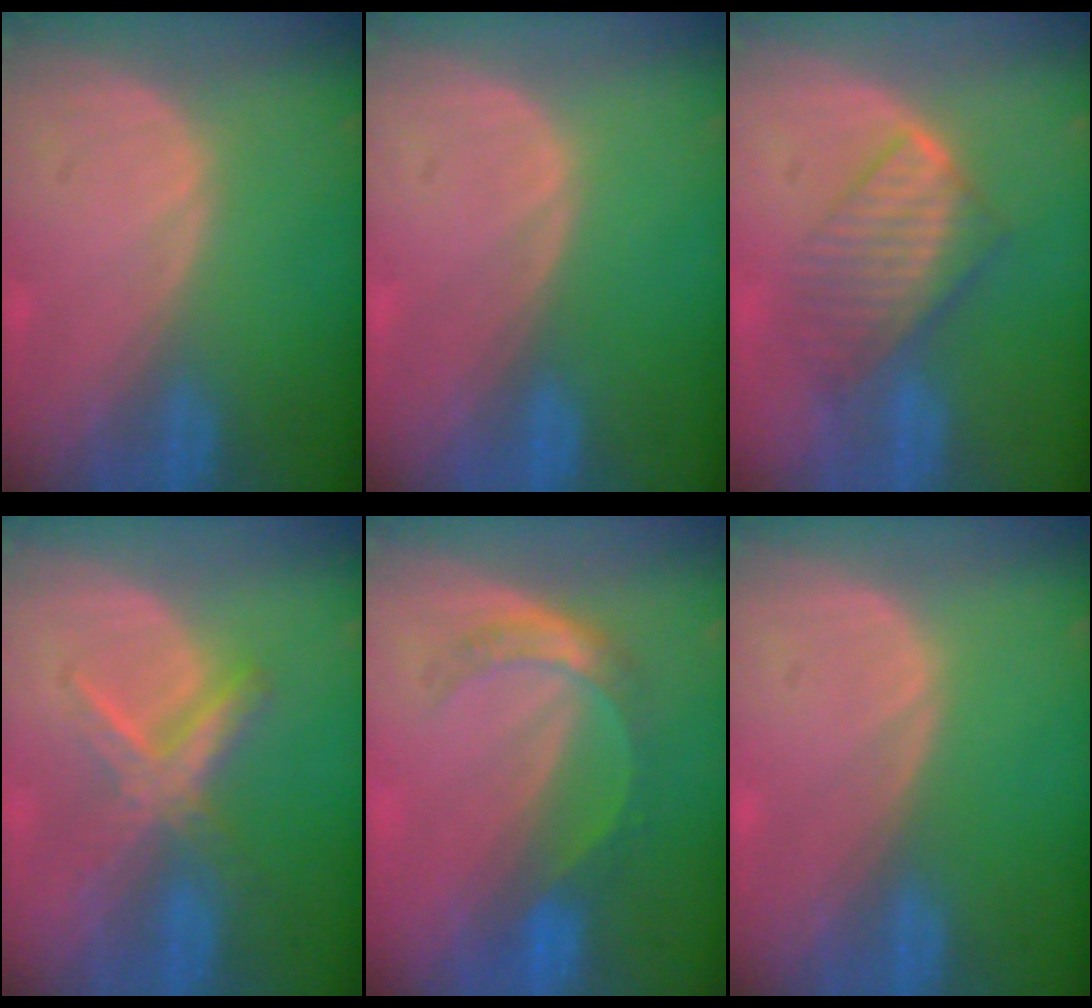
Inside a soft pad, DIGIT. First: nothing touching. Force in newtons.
{"total": 0.0}
{"total": 6.6, "press": 6.3, "slide": 1.9}
{"total": 5.4, "press": 5.4, "slide": 0.7}
{"total": 5.4, "press": 4.7, "slide": 2.6}
{"total": 0.0}